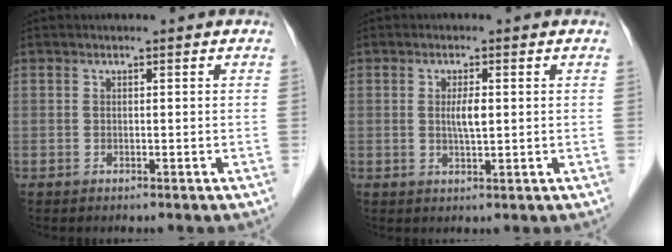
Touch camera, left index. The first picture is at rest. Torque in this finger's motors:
{"motor_torque": [0.33, 0.41, 0.07, 0.04]}